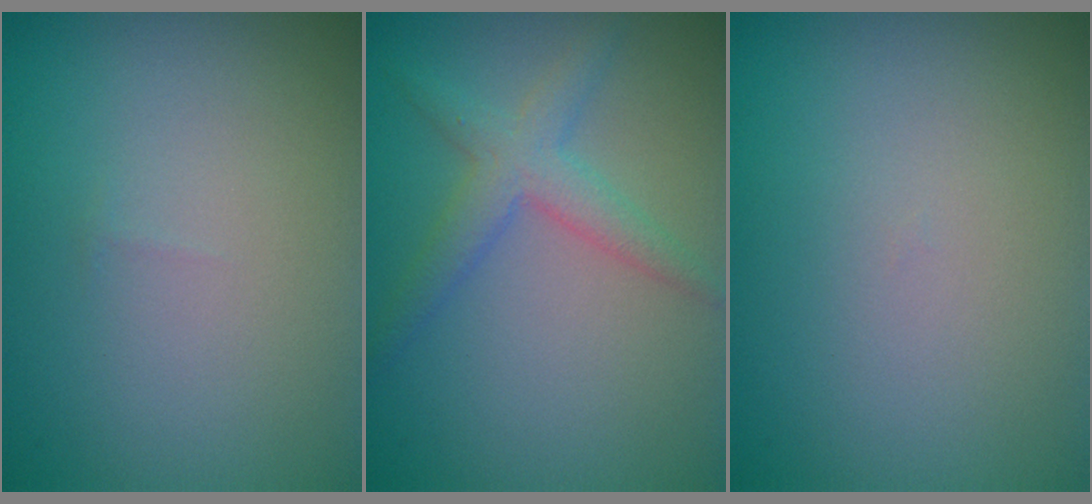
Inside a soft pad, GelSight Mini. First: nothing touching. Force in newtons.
{"total": 2.9, "press": 2.9, "slide": 0.1}
{"total": 0.0}